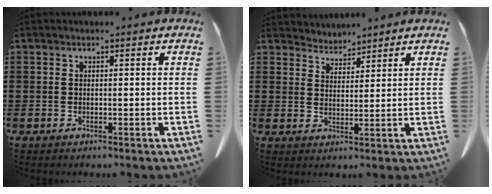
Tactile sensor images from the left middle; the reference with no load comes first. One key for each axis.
{"total": 3.3, "fx": 3.1, "fy": 0.5, "fz": -0.8, "tx": 0.003, "ty": -0.014, "tz": 0.058}